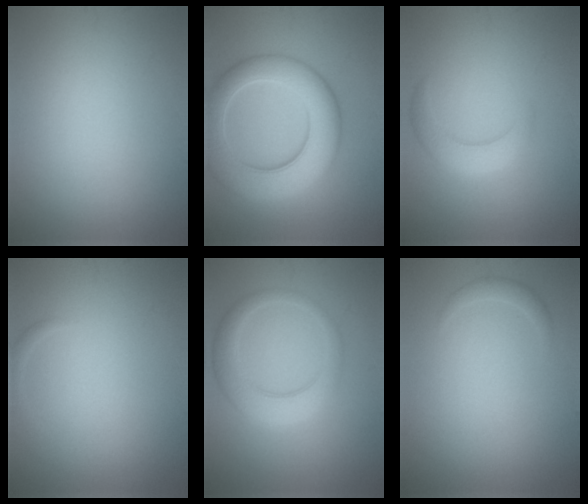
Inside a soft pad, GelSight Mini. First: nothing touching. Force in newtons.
{"total": 9.0, "press": 9.0, "slide": 0.2}
{"total": 2.9, "press": 2.9, "slide": 0.1}
{"total": 0.7, "press": 0.7, "slide": 0.0}
{"total": 4.2, "press": 4.2, "slide": 0.2}
{"total": 0.9, "press": 0.9, "slide": 0.0}